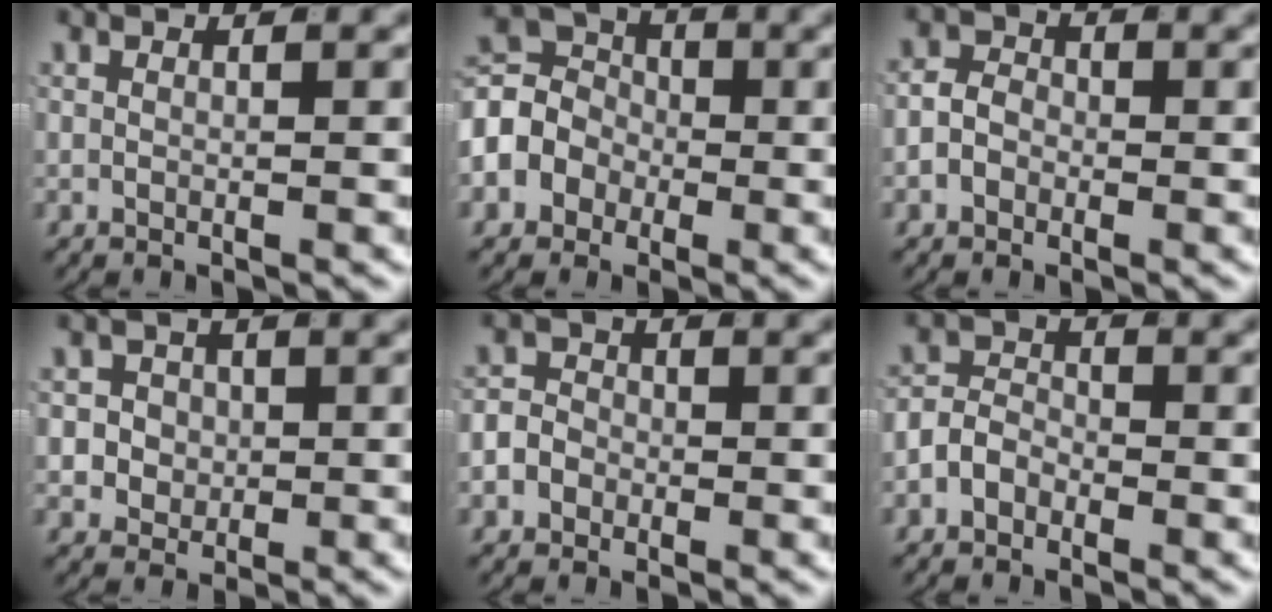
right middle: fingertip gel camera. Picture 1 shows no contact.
{"total": 8.3, "force": [-0.1, 7.2, 4.2], "torque": [-0.093, -0.018, -0.003]}
{"total": 2.3, "force": [-0.8, 1.9, 1.0], "torque": [-0.010, 0.000, -0.019]}
{"total": 4.9, "force": [-0.8, 4.5, 1.8], "torque": [-0.036, -0.013, -0.012]}
{"total": 3.8, "force": [-1.0, 3.4, 1.3], "torque": [-0.019, 0.003, -0.028]}
{"total": 2.8, "force": [-1.2, 2.3, 1.2], "torque": [-0.014, 0.000, -0.026]}